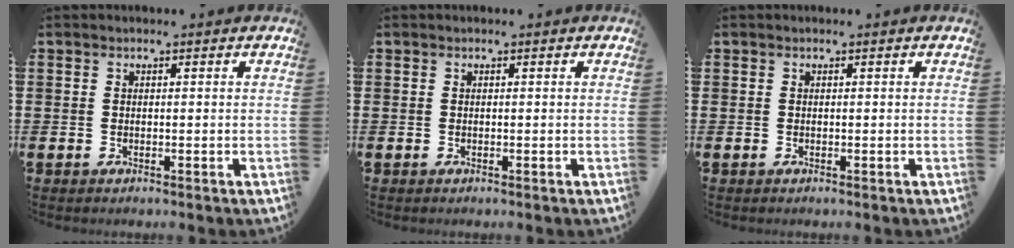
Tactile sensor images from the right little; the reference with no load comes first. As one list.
[{"total": 0.0}, {"total": 0.0}]